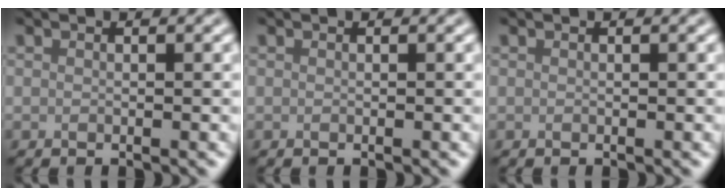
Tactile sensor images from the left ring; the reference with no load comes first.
{"total": 0.0}
{"total": 0.0}